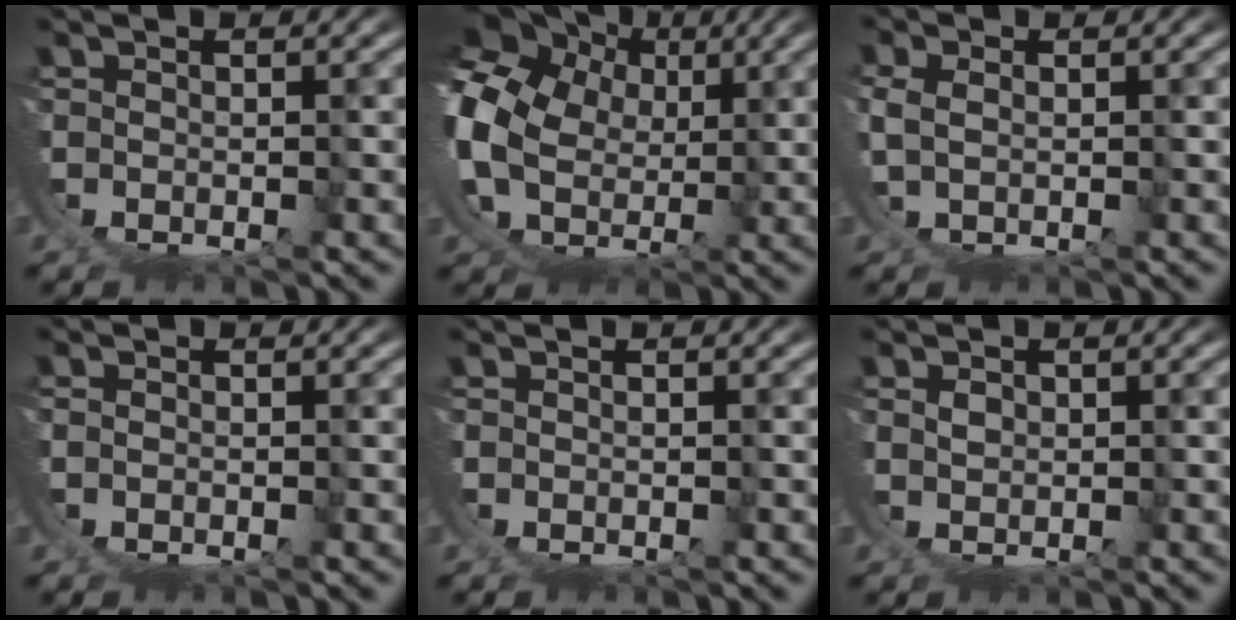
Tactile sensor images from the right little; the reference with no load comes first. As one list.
[{"total": 16.8, "force": [4.7, 13.9, 8.1], "torque": [-0.211, -0.020, 0.070]}, {"total": 2.0, "force": [1.4, 1.0, 1.0], "torque": [-0.035, 0.002, 0.023]}, {"total": 0.5, "force": [-0.1, 0.4, 0.3], "torque": [-0.009, -0.001, -0.001]}, {"total": 0.0}, {"total": 1.6, "force": [1.6, -0.2, -0.1], "torque": [0.001, 0.006, 0.025]}]